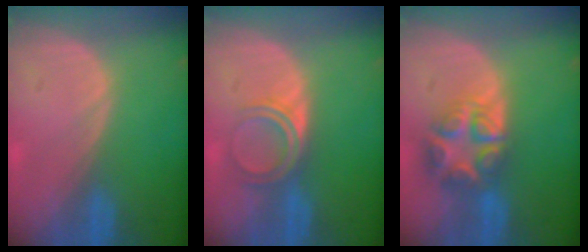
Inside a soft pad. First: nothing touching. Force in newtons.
{"total": 4.8, "press": 4.0, "slide": 2.6}
{"total": 7.9, "press": 6.9, "slide": 3.9}